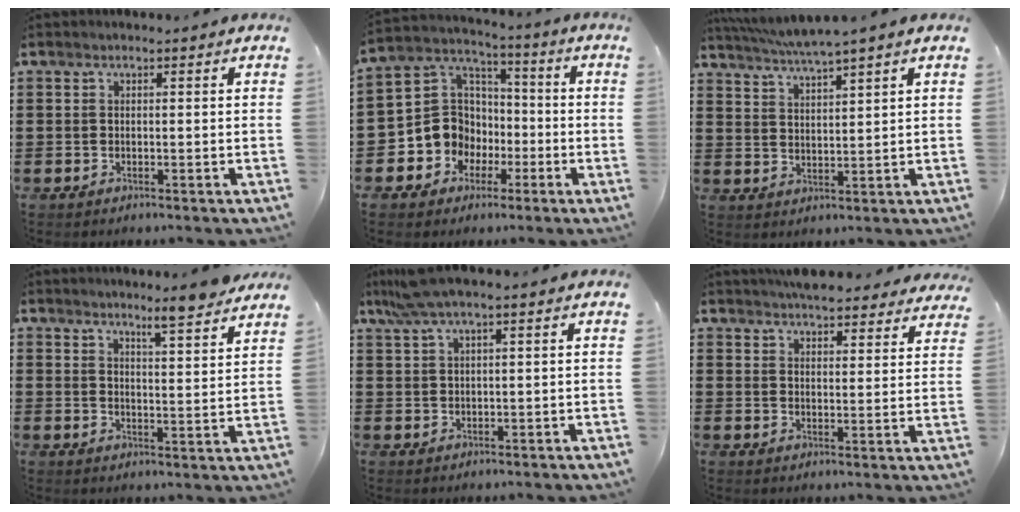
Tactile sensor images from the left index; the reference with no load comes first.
{"total": 9.3, "force": [-2.4, 8.6, 2.4], "torque": [-0.098, 0.003, -0.044]}
{"total": 3.6, "force": [3.2, -0.6, 1.5], "torque": [-0.039, -0.016, 0.055]}
{"total": 5.7, "force": [5.3, -0.4, 2.1], "torque": [-0.040, -0.033, 0.089]}
{"total": 4.0, "force": [2.2, 0.3, 3.4], "torque": [-0.077, 0.003, 0.036]}
{"total": 5.3, "force": [5.1, 0.8, 1.1], "torque": [-0.029, -0.018, 0.095]}